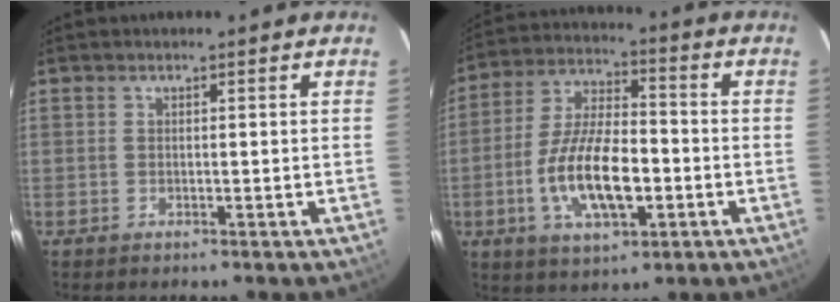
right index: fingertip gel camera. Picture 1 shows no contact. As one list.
[{"total": 14.6, "force": [-3.9, 6.2, 12.6], "torque": [-0.256, -0.002, -0.067]}]